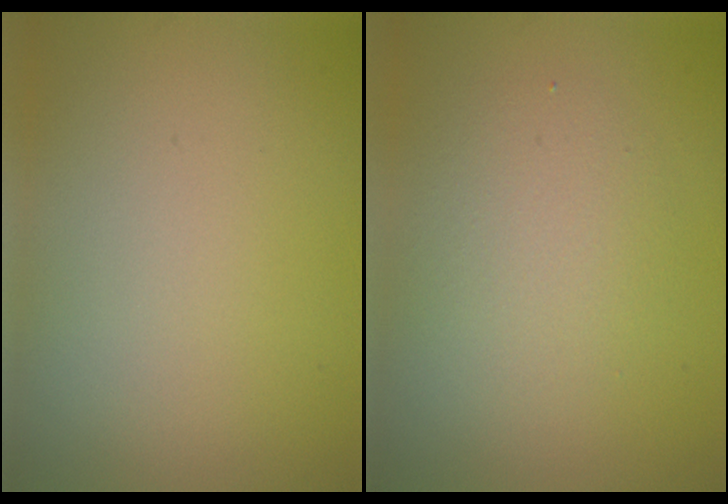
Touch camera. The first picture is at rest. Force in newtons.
{"total": 2.9, "press": 2.9, "slide": 0.4}